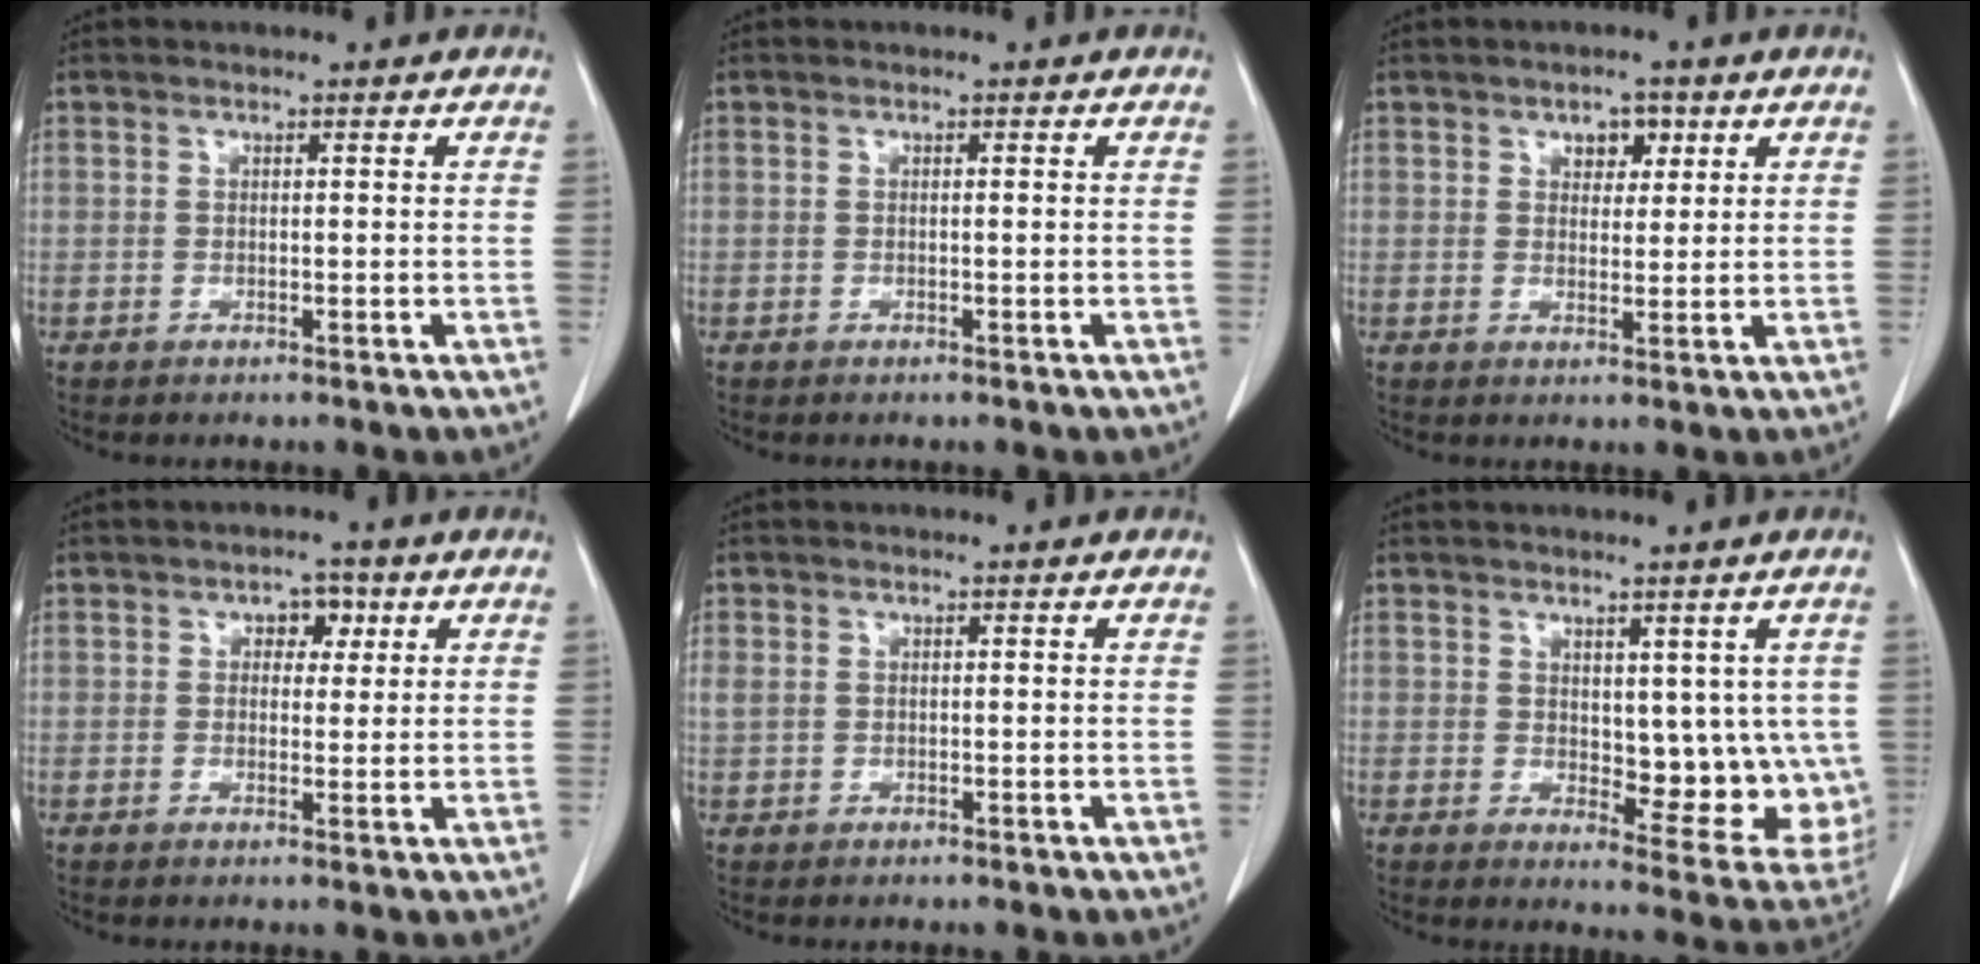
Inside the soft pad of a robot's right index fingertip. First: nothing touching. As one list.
[{"total": 0.0}, {"total": 3.3, "force": [1.7, 2.0, 1.9], "torque": [-0.021, 0.003, 0.025]}, {"total": 3.2, "force": [1.3, 2.1, 2.0], "torque": [-0.023, 0.008, 0.016]}, {"total": 1.2, "force": [0.4, 1.0, 0.7], "torque": [-0.023, 0.014, 0.011]}, {"total": 10.3, "force": [1.3, 5.2, 8.8], "torque": [-0.088, -0.009, 0.029]}]